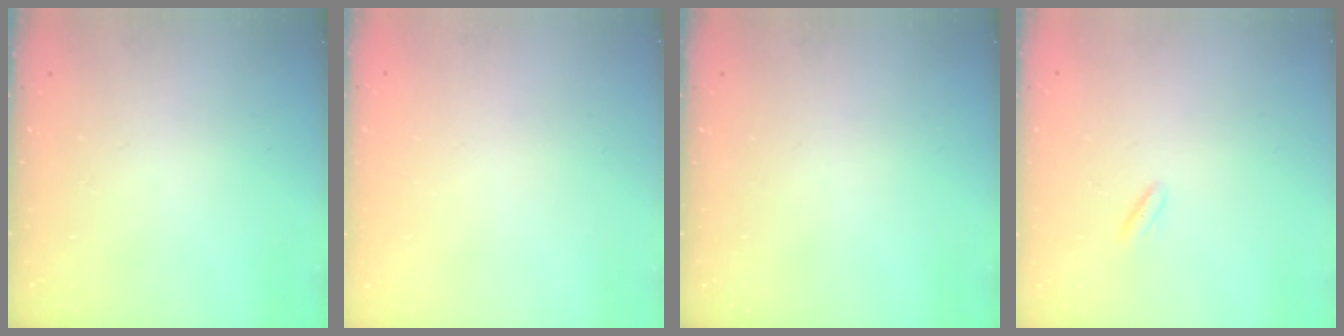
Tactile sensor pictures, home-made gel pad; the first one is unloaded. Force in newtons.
{"total": 2.0, "press": 2.0, "slide": 0.1}
{"total": 0.0}
{"total": 2.0, "press": 1.7, "slide": 0.9}